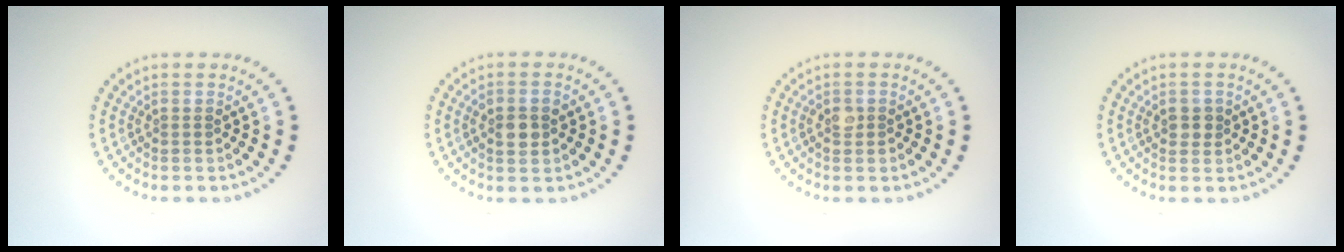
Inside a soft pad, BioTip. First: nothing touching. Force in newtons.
{"total": 2.5, "press": 2.5, "slide": 0.2}
{"total": 1.4, "press": 1.4, "slide": 0.4}
{"total": 1.6, "press": 1.6, "slide": 0.3}